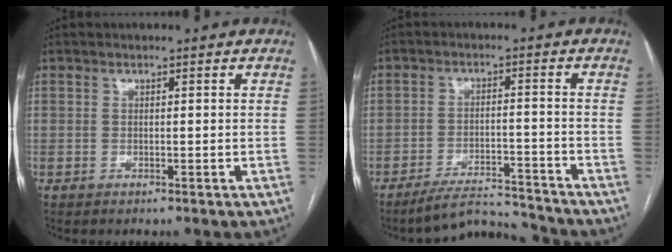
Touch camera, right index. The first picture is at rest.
{"total": 6.7, "force": [-6.7, 0.2, 0.1], "torque": [0.004, 0.007, -0.113]}